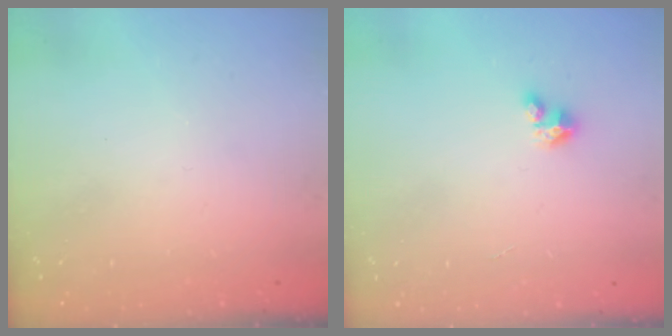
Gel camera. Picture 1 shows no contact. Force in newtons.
{"total": 2.8, "press": 2.8, "slide": 0.2}